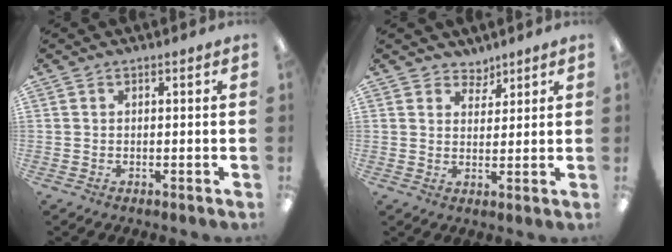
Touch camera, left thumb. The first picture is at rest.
{"total": 3.7, "force": [3.2, 1.9, -0.1], "torque": [0.008, -0.021, 0.058]}